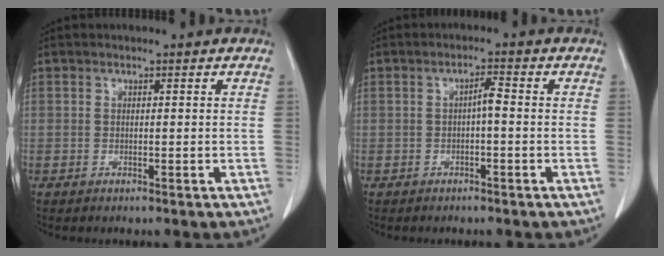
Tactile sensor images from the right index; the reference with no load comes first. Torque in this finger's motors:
{"motor_torque": [0.32, -0.12, 0.11, 0.04]}